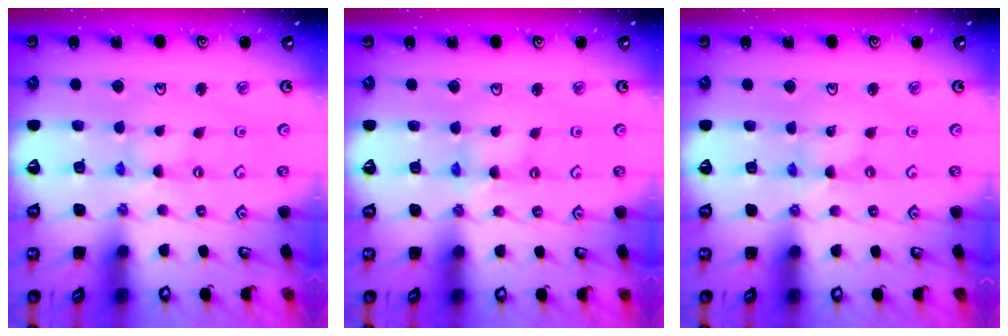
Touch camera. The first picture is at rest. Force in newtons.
{"total": 2.3, "press": 2.3, "slide": 0.3}
{"total": 0.0}